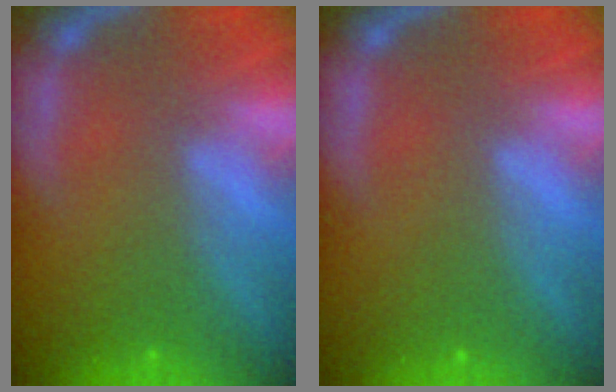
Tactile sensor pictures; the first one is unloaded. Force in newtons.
{"total": 0.0}